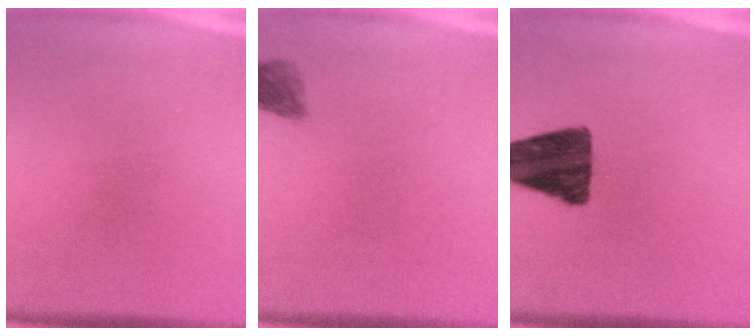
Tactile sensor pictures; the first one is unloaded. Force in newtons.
{"total": 2.4}
{"total": 13.9}